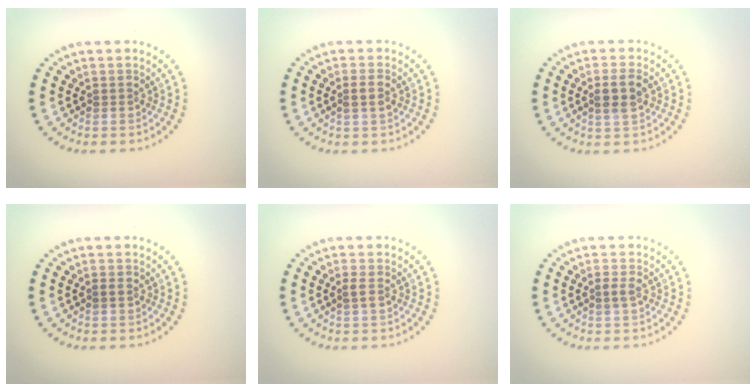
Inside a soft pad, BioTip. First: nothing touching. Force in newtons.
{"total": 1.3, "press": 1.2, "slide": 0.6}
{"total": 2.4, "press": 2.2, "slide": 0.8}
{"total": 0.9, "press": 0.8, "slide": 0.2}
{"total": 0.8, "press": 0.8, "slide": 0.2}
{"total": 1.1, "press": 1.1, "slide": 0.2}